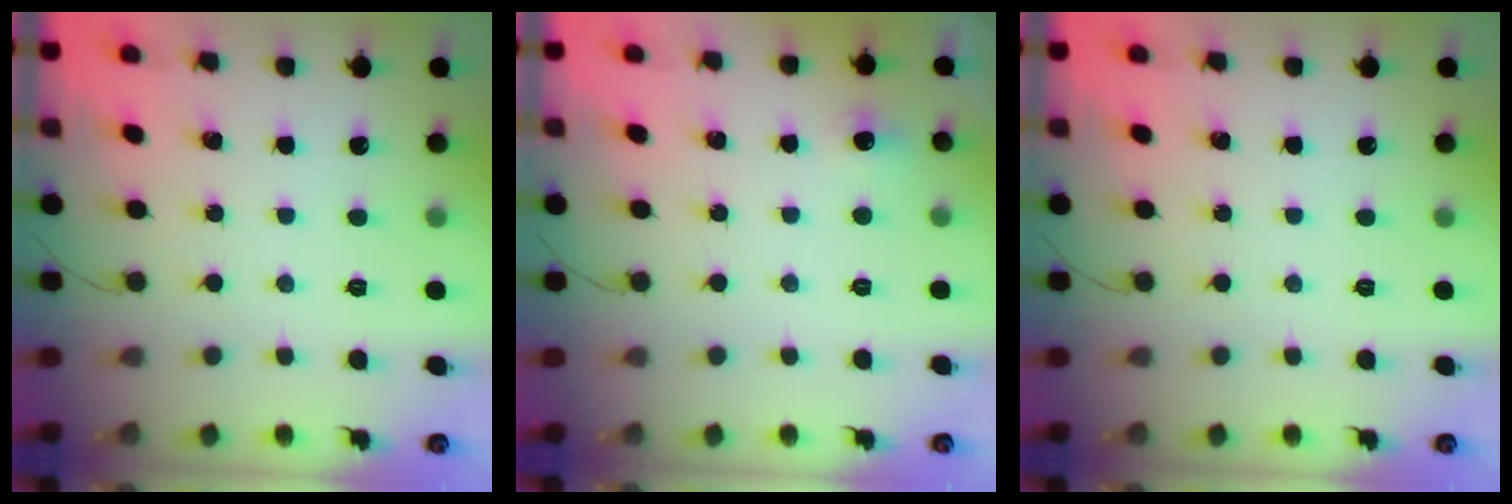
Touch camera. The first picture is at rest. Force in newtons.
{"total": 4.0, "press": 3.7, "slide": 1.6}
{"total": 0.0}